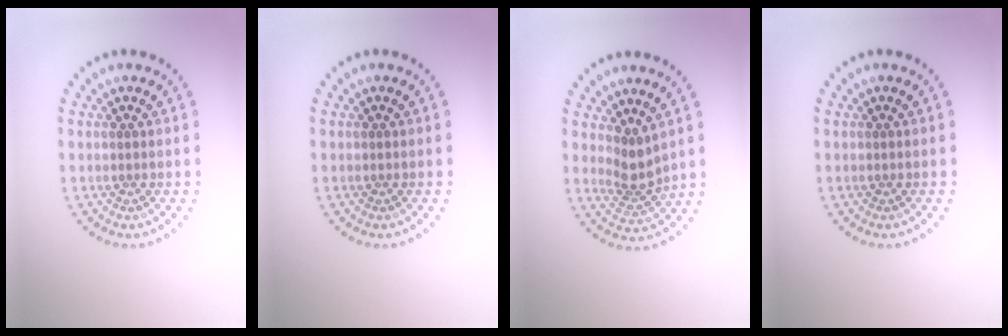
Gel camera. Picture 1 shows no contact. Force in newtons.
{"total": 0.0}
{"total": 2.5, "press": 1.9, "slide": 1.6}
{"total": 0.0}